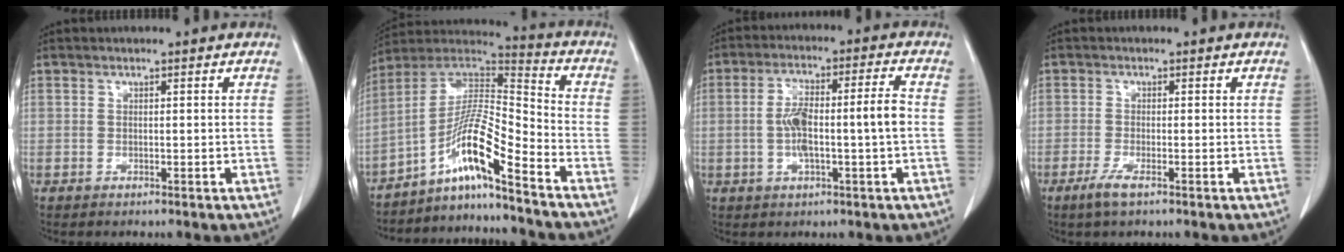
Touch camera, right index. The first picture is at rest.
{"total": 11.5, "force": [-7.6, -0.3, 8.6], "torque": [-0.166, 0.018, -0.141]}
{"total": 9.0, "force": [-0.9, 0.9, 8.9], "torque": [-0.167, 0.022, -0.018]}
{"total": 2.7, "force": [-1.6, 0.2, 2.1], "torque": [-0.046, -0.007, -0.034]}